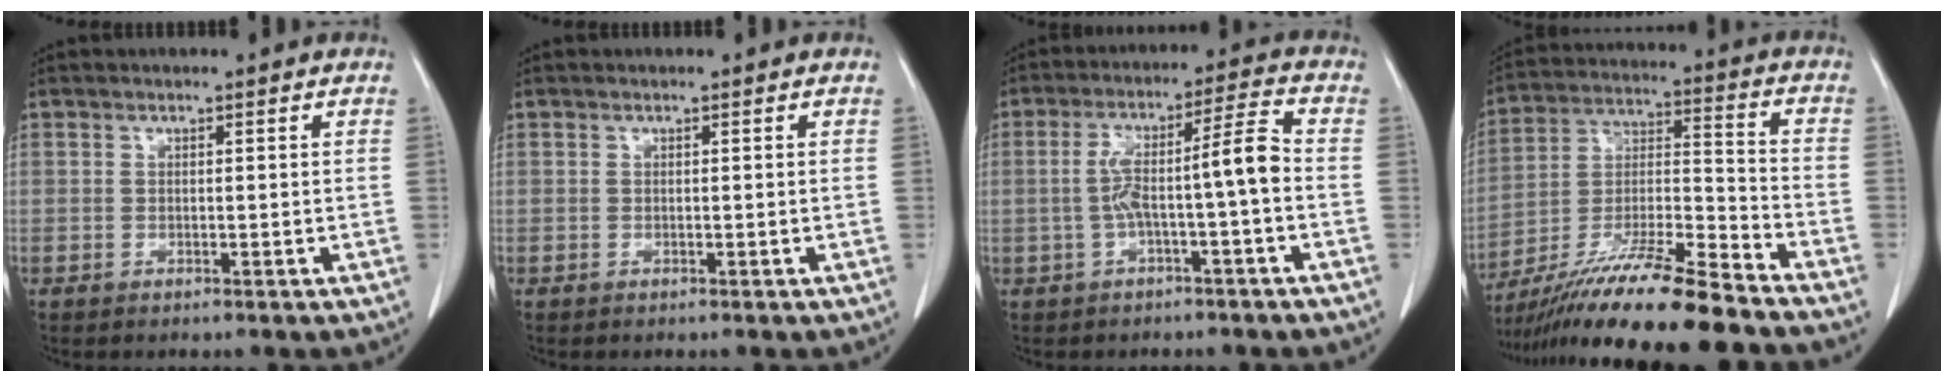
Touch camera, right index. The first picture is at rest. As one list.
[{"total": 0.0}, {"total": 7.8, "force": [-1.4, 0.2, 7.7], "torque": [-0.140, 0.036, -0.017]}, {"total": 18.8, "force": [-15.2, -0.1, 11.0], "torque": [-0.221, -0.024, -0.276]}]